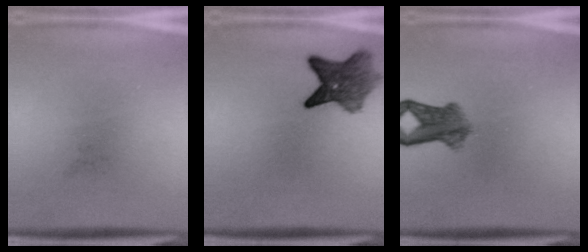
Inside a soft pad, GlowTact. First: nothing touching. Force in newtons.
{"total": 6.7}
{"total": 5.1}